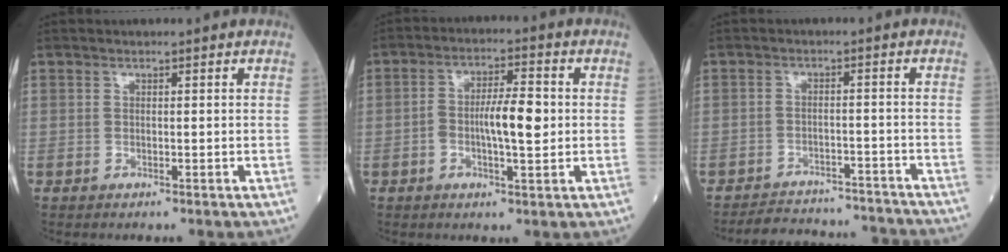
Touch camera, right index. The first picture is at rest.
{"total": 6.9, "force": [-0.4, 1.8, 6.7], "torque": [-0.120, 0.014, -0.005]}
{"total": 11.9, "force": [-11.5, 2.5, 1.6], "torque": [-0.024, 0.014, -0.151]}